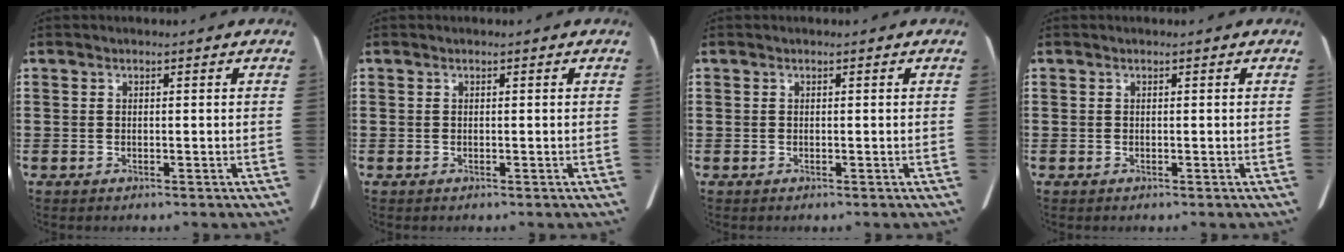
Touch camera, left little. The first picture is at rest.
{"total": 0.0}
{"total": 0.0}
{"total": 0.0}